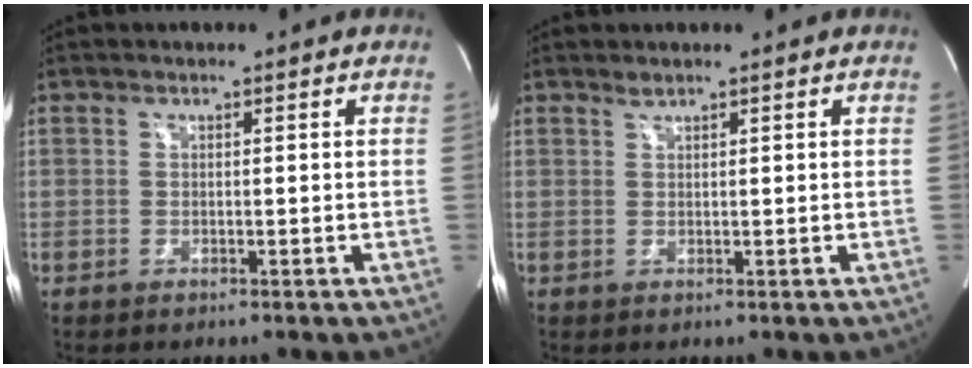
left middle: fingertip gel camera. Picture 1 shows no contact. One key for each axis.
{"total": 0.7, "fx": 0.7, "fy": 0.0, "fz": 0.1, "tx": -0.005, "ty": 0.001, "tz": 0.016}